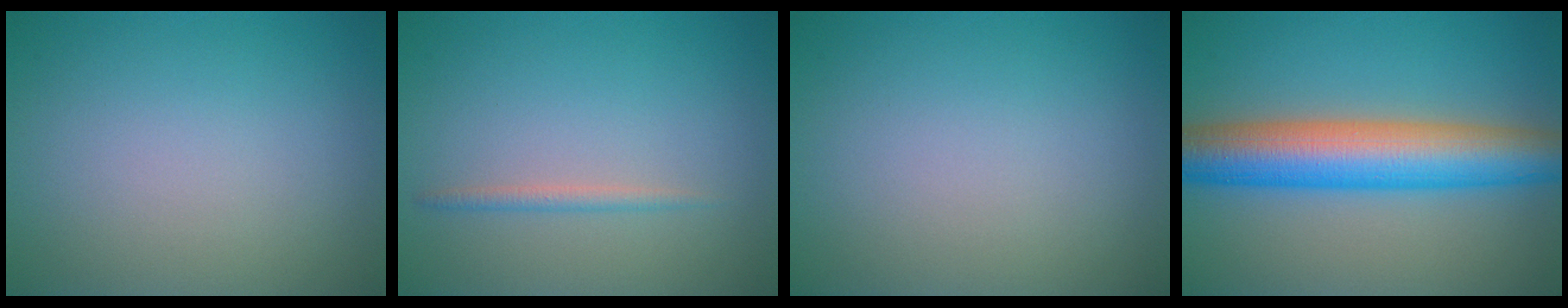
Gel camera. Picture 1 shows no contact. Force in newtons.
{"total": 1.1, "press": 1.1, "slide": 0.0}
{"total": 0.0}
{"total": 9.6, "press": 9.6, "slide": 0.3}